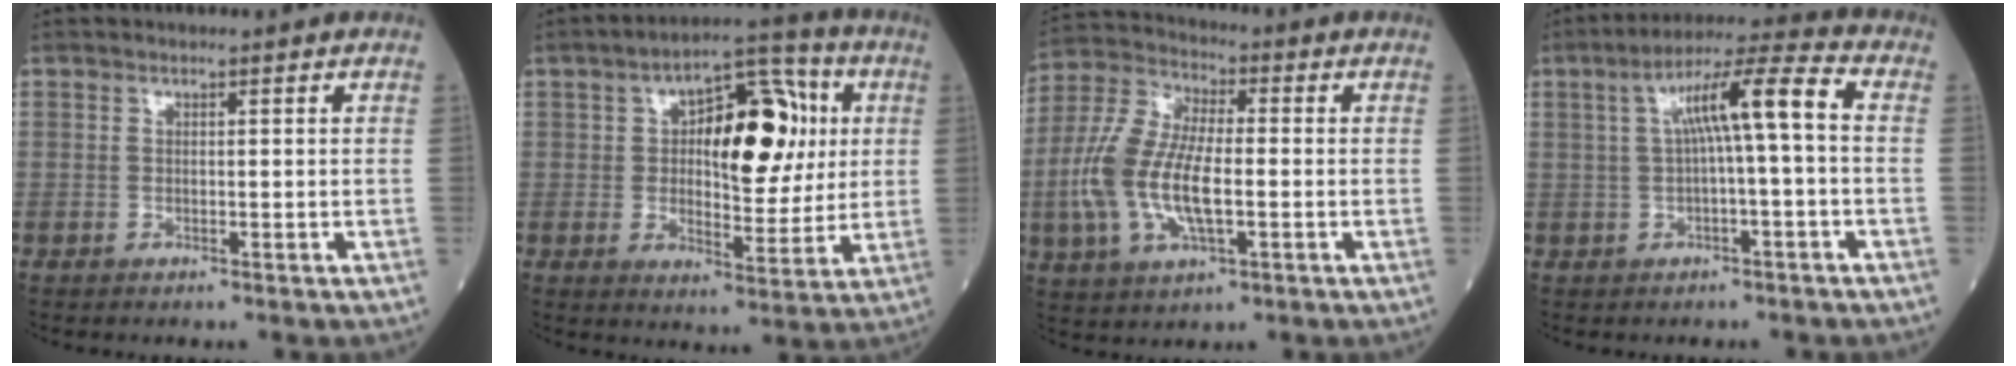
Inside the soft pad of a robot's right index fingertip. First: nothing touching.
{"total": 15.2, "force": [3.2, 6.5, 13.4], "torque": [-0.191, 0.031, 0.049]}
{"total": 13.8, "force": [-2.1, 5.5, 12.4], "torque": [-0.283, 0.007, -0.040]}
{"total": 9.4, "force": [0.9, 0.6, 9.4], "torque": [-0.157, 0.033, 0.014]}